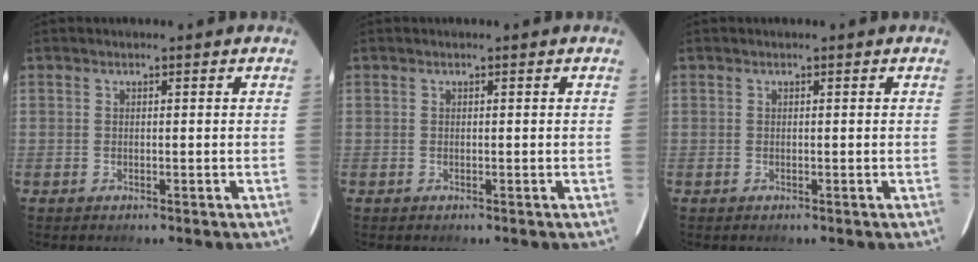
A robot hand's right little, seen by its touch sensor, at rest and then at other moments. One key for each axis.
{"total": 0.0}
{"total": 0.0}